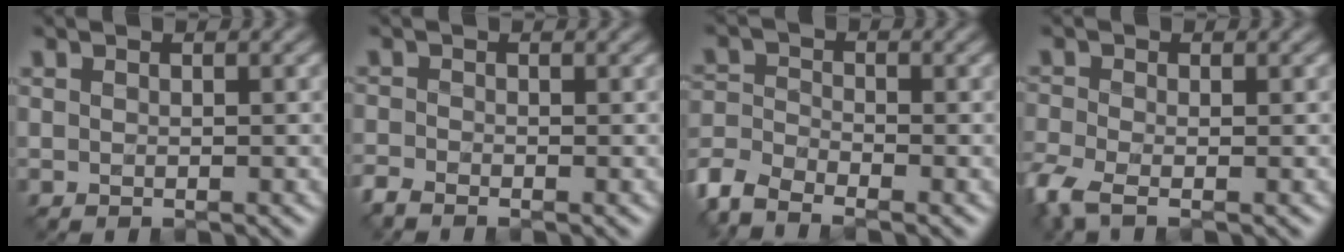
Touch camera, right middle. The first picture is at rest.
{"total": 1.5, "force": [-1.4, 0.3, 0.6], "torque": [-0.016, -0.010, -0.038]}
{"total": 4.9, "force": [-3.9, 1.8, 2.4], "torque": [-0.053, -0.004, -0.092]}
{"total": 3.7, "force": [-2.3, 1.3, 2.7], "torque": [-0.071, -0.015, -0.058]}